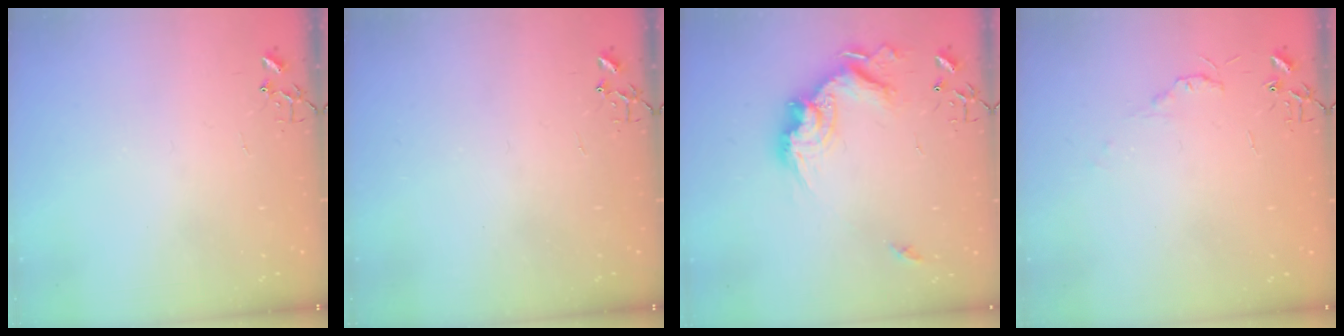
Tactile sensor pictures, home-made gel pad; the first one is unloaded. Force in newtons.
{"total": 0.0}
{"total": 17.8, "press": 17.7, "slide": 2.1}
{"total": 4.8, "press": 4.8, "slide": 0.7}